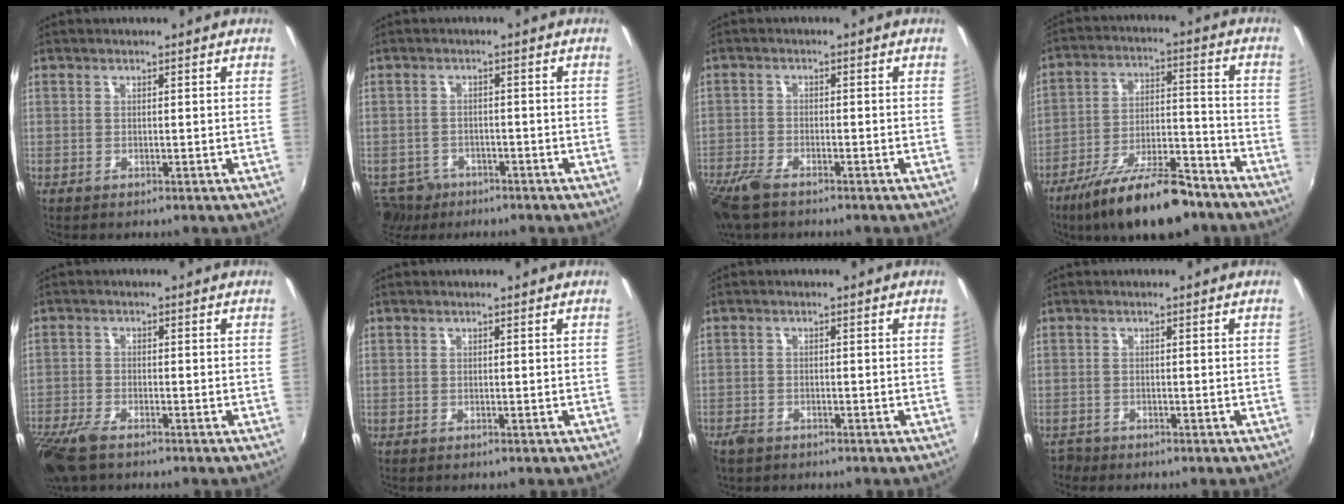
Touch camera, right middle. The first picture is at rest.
{"total": 6.8, "force": [-4.8, 4.5, 2.0], "torque": [-0.059, -0.007, -0.077]}
{"total": 7.6, "force": [-5.7, 2.7, 4.3], "torque": [-0.119, -0.026, -0.114]}
{"total": 18.0, "force": [-13.6, 5.4, 10.4], "torque": [-0.190, -0.011, -0.217]}
{"total": 8.4, "force": [-6.2, 2.7, 4.9], "torque": [-0.131, -0.033, -0.122]}
{"total": 0.0}
{"total": 3.0, "force": [-2.2, 1.7, 1.0], "torque": [-0.029, -0.004, -0.041]}
{"total": 2.0, "force": [-1.6, 1.2, 0.1], "torque": [-0.007, -0.003, -0.032]}